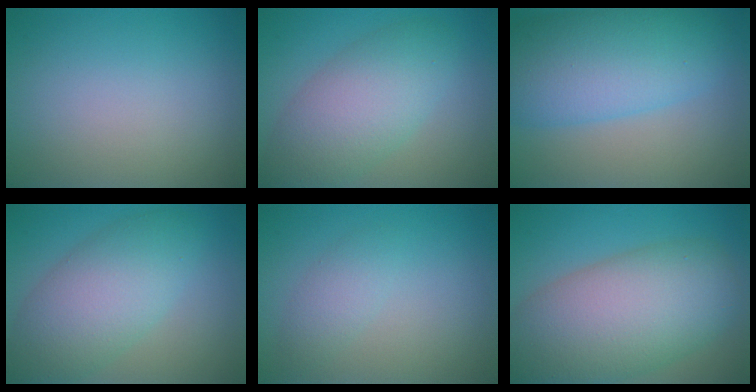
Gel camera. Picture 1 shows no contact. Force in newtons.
{"total": 6.6, "press": 6.6, "slide": 0.5}
{"total": 9.2, "press": 9.2, "slide": 0.2}
{"total": 6.8, "press": 6.8, "slide": 0.1}
{"total": 1.8, "press": 1.8, "slide": 0.1}
{"total": 11.4, "press": 11.3, "slide": 0.8}